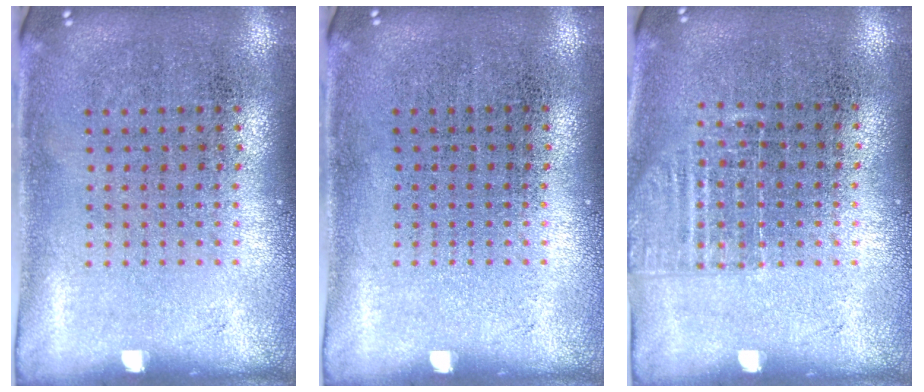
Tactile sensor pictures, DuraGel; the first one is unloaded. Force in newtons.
{"total": 0.0}
{"total": 1.1, "press": 1.0, "slide": 0.5}